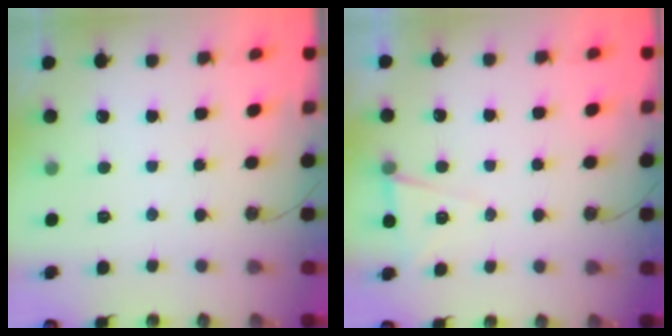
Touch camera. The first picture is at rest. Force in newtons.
{"total": 6.7, "press": 5.0, "slide": 4.5}